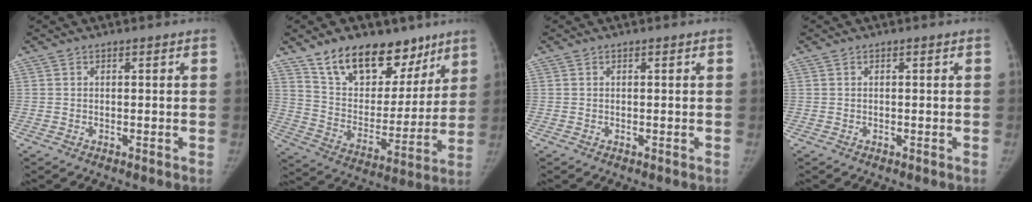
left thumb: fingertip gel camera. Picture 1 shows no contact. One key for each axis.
{"total": 20.4, "fx": 13.8, "fy": 11.4, "fz": 9.7, "tx": -0.098, "ty": -0.069, "tz": 0.232}
{"total": 0.0}
{"total": 0.0}